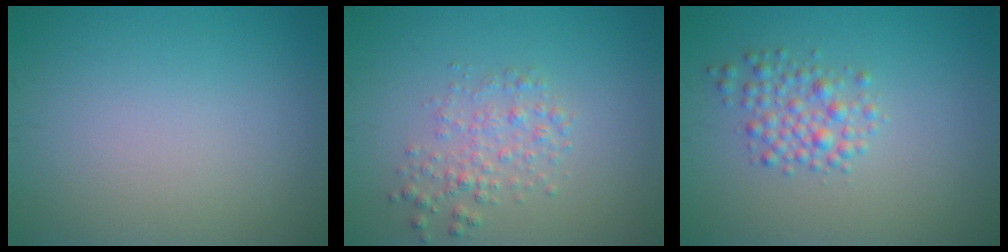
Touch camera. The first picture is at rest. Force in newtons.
{"total": 2.3, "press": 2.3, "slide": 0.0}
{"total": 2.6, "press": 2.6, "slide": 0.1}